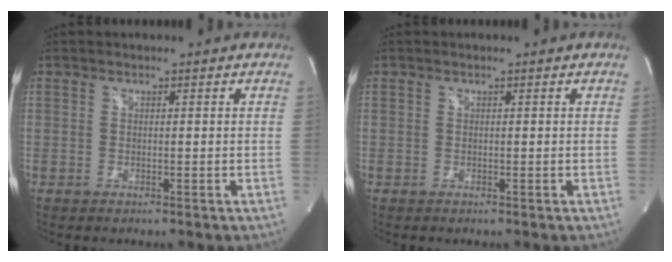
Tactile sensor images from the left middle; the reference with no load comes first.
{"total": 0.0}